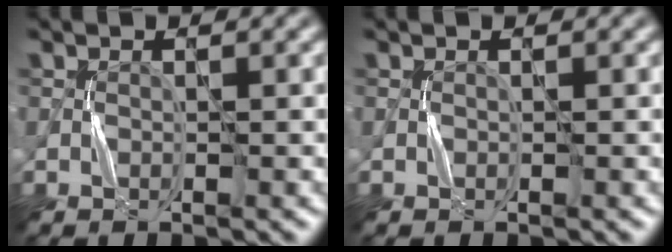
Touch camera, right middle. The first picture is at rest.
{"total": 0.0}